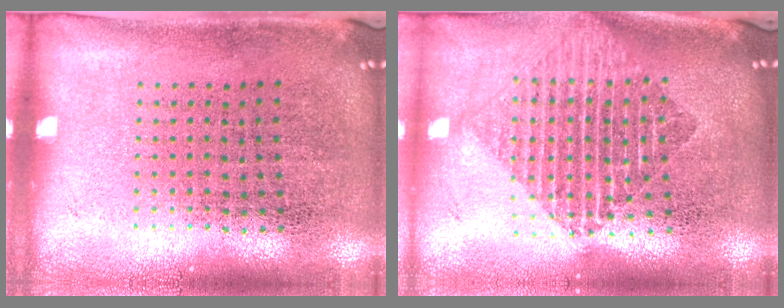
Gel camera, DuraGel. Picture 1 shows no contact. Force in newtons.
{"total": 1.9, "press": 1.6, "slide": 1.0}